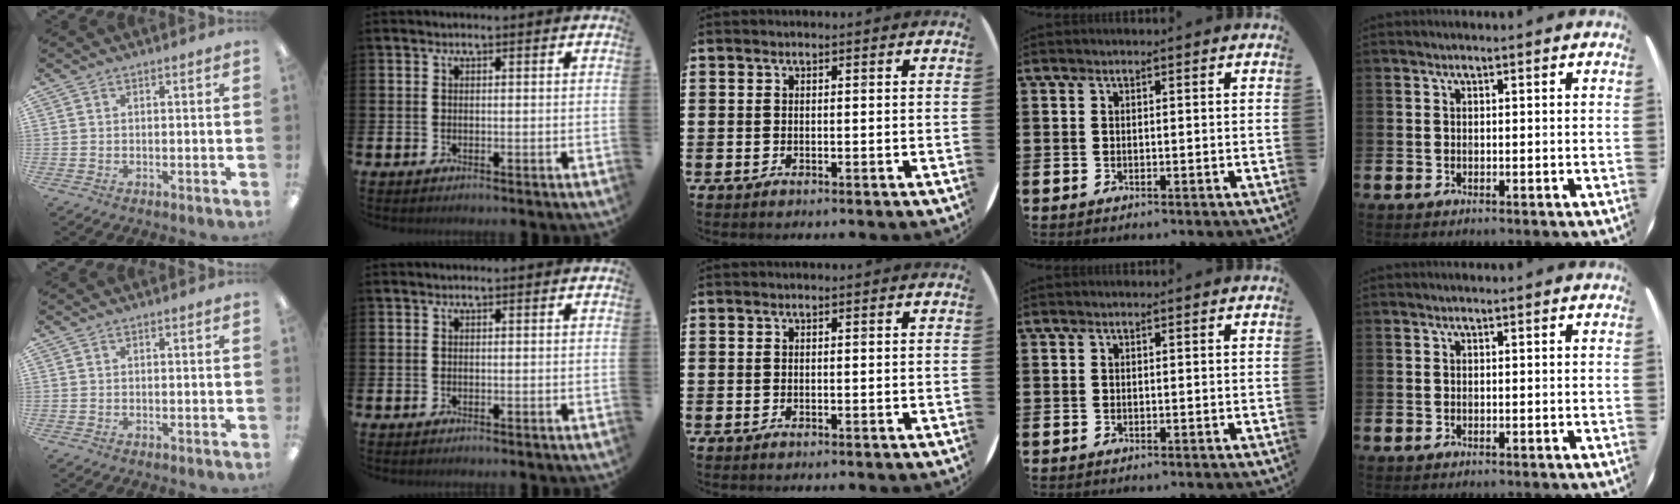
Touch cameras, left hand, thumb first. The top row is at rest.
{}